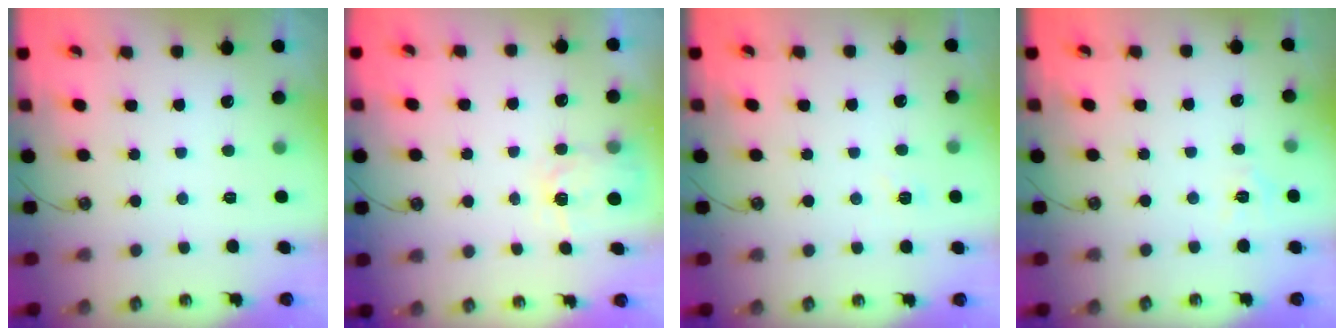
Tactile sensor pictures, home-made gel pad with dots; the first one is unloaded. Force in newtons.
{"total": 3.7, "press": 3.6, "slide": 0.5}
{"total": 2.9, "press": 2.8, "slide": 0.5}
{"total": 4.9, "press": 4.9, "slide": 0.5}